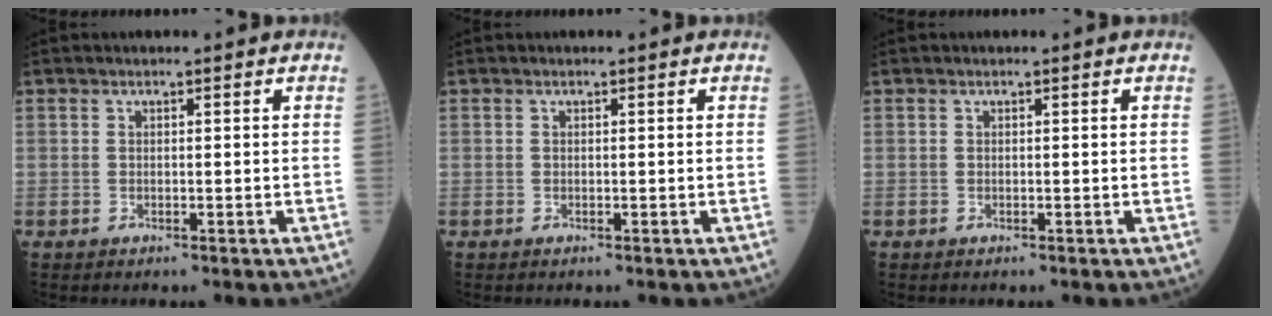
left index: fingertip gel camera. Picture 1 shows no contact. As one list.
[{"total": 0.0}, {"total": 0.0}]